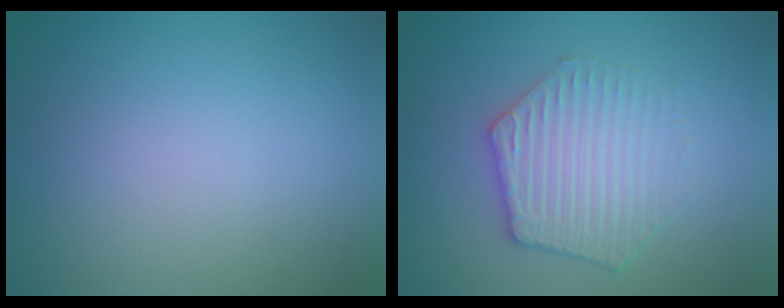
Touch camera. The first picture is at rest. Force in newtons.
{"total": 3.3, "press": 3.2, "slide": 1.0}